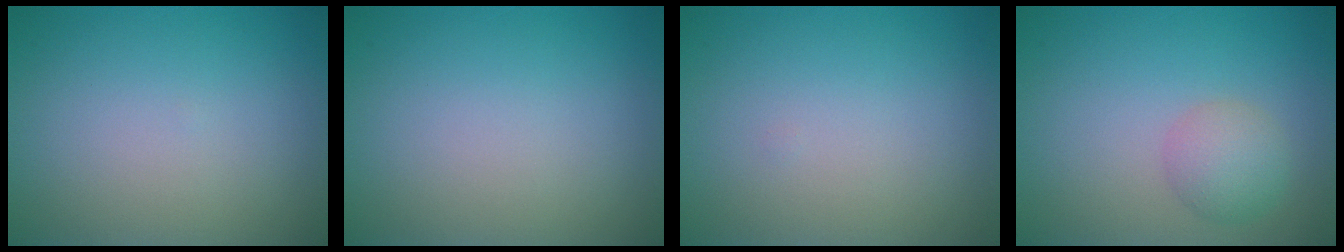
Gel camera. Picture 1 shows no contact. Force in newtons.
{"total": 0.0}
{"total": 0.0}
{"total": 2.6, "press": 2.6, "slide": 0.1}